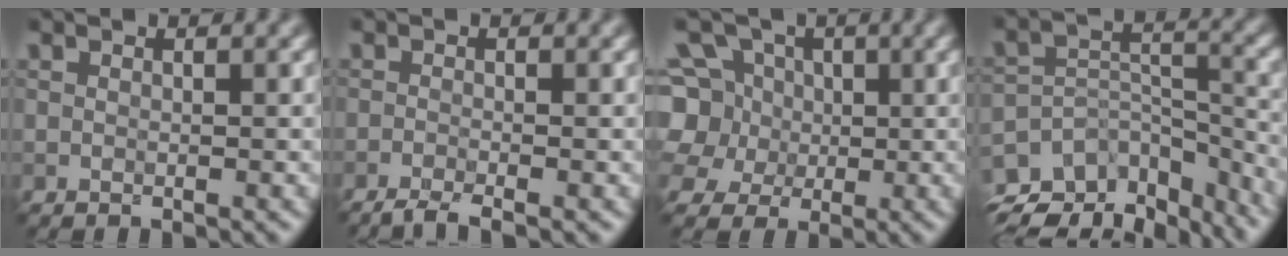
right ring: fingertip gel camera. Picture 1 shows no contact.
{"total": 2.4, "force": [-1.9, 0.4, 1.4], "torque": [-0.029, -0.004, -0.043]}
{"total": 10.0, "force": [2.7, 8.5, 4.5], "torque": [-0.108, 0.034, 0.009]}
{"total": 10.0, "force": [-7.6, 4.8, 4.4], "torque": [-0.094, 0.007, -0.104]}